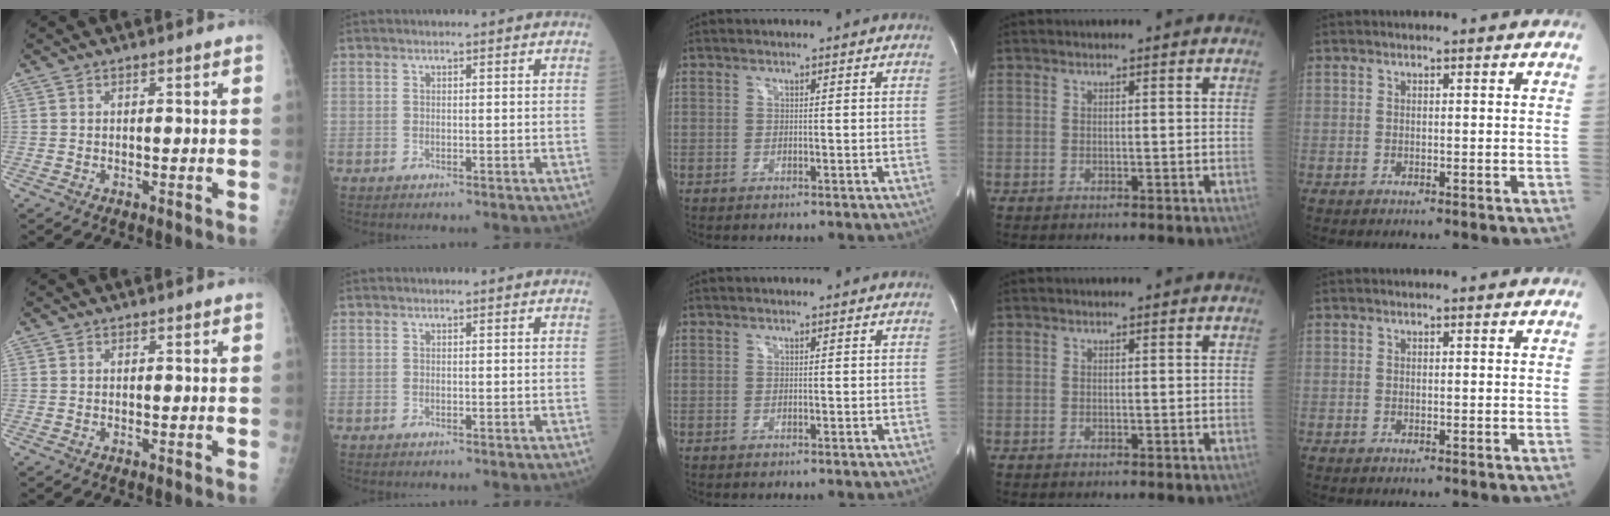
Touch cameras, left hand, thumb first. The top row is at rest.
{}